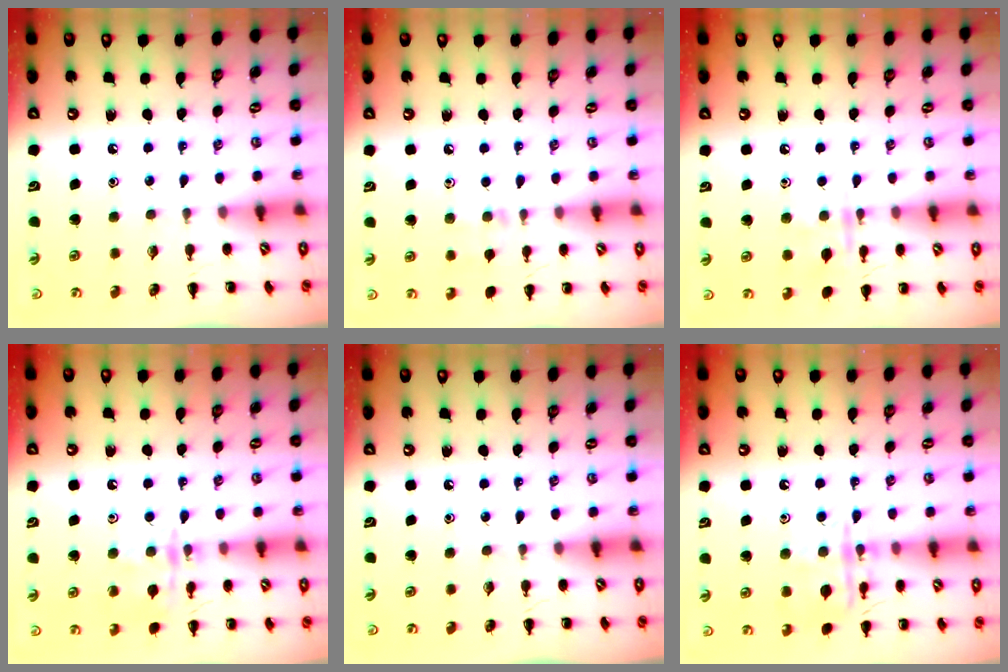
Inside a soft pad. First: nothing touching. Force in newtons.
{"total": 6.2, "press": 5.8, "slide": 2.2}
{"total": 7.7, "press": 7.6, "slide": 0.8}
{"total": 12.5, "press": 12.5, "slide": 1.1}
{"total": 0.0}
{"total": 12.5, "press": 12.5, "slide": 0.7}